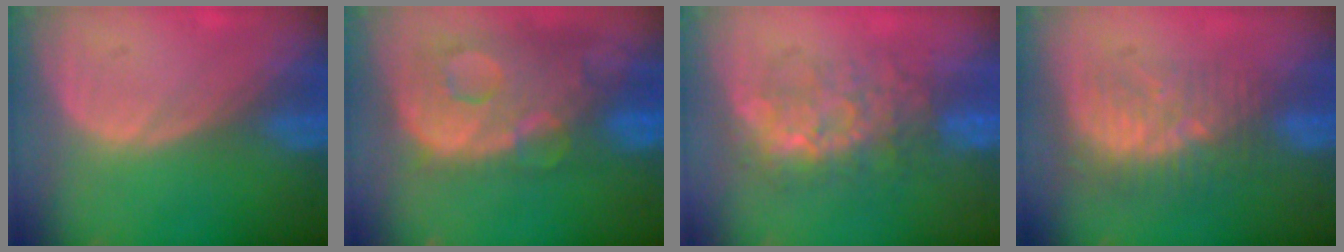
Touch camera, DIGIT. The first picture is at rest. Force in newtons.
{"total": 13.7, "press": 11.1, "slide": 8.0}
{"total": 7.7, "press": 7.5, "slide": 1.6}
{"total": 9.0, "press": 7.6, "slide": 4.9}